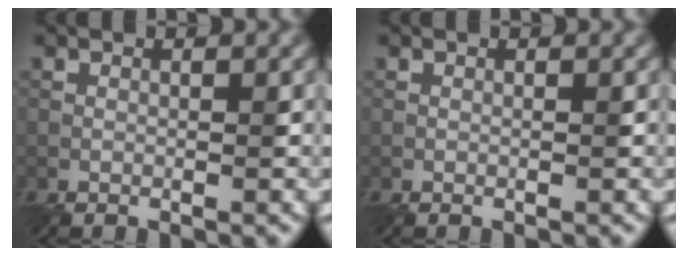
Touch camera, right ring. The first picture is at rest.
{"total": 0.0}